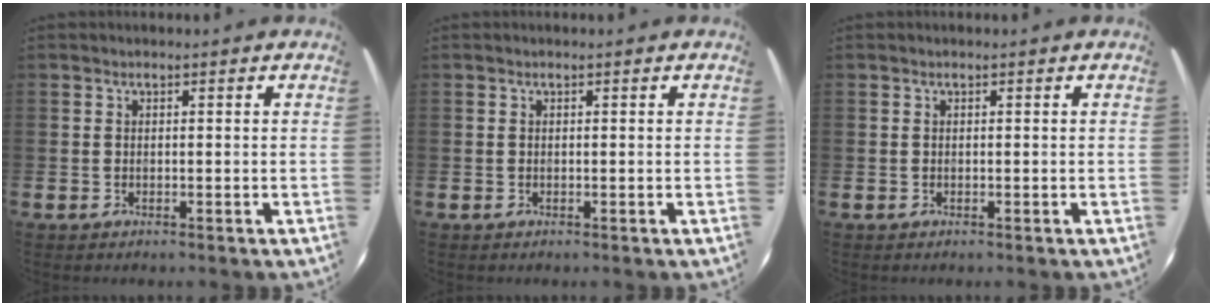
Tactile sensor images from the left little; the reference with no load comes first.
{"total": 0.0}
{"total": 0.0}